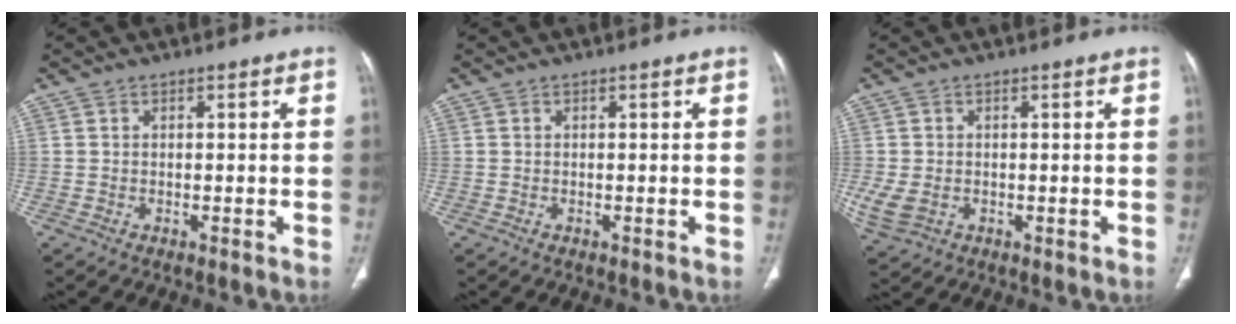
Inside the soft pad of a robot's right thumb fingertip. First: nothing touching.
{"total": 0.0}
{"total": 5.0, "force": [-0.7, 3.7, 3.3], "torque": [-0.080, -0.002, -0.003]}